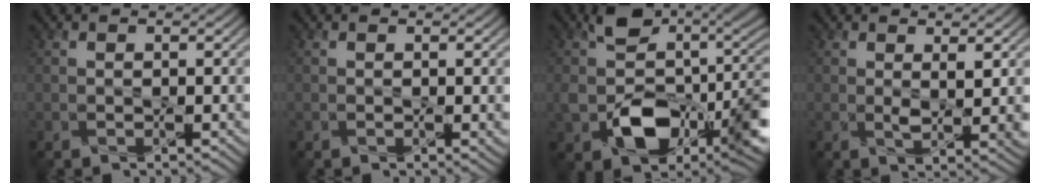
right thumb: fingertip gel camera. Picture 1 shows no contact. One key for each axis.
{"total": 0.8, "fx": 0.1, "fy": 0.2, "fz": 0.8, "tx": -0.010, "ty": -0.004, "tz": 0.001}
{"total": 12.4, "fx": -2.6, "fy": 8.2, "fz": 9.0, "tx": -0.156, "ty": -0.028, "tz": -0.037}
{"total": 2.8, "fx": 0.9, "fy": 0.6, "fz": 2.6, "tx": -0.049, "ty": -0.007, "tz": 0.020}